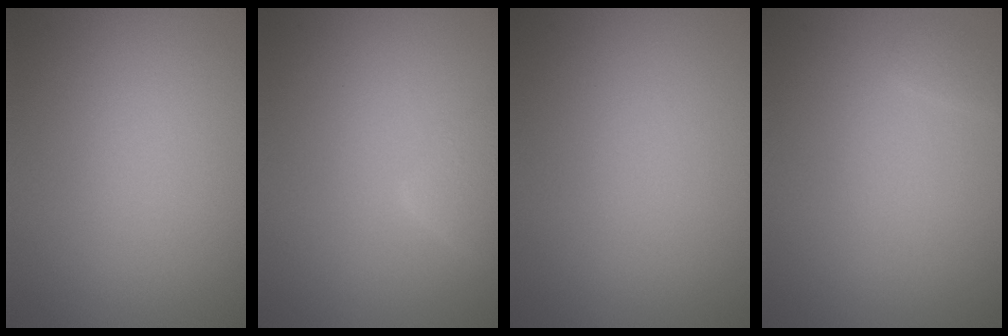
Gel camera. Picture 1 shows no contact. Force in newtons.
{"total": 2.4, "press": 2.4, "slide": 0.1}
{"total": 0.0}
{"total": 0.6, "press": 0.6, "slide": 0.0}